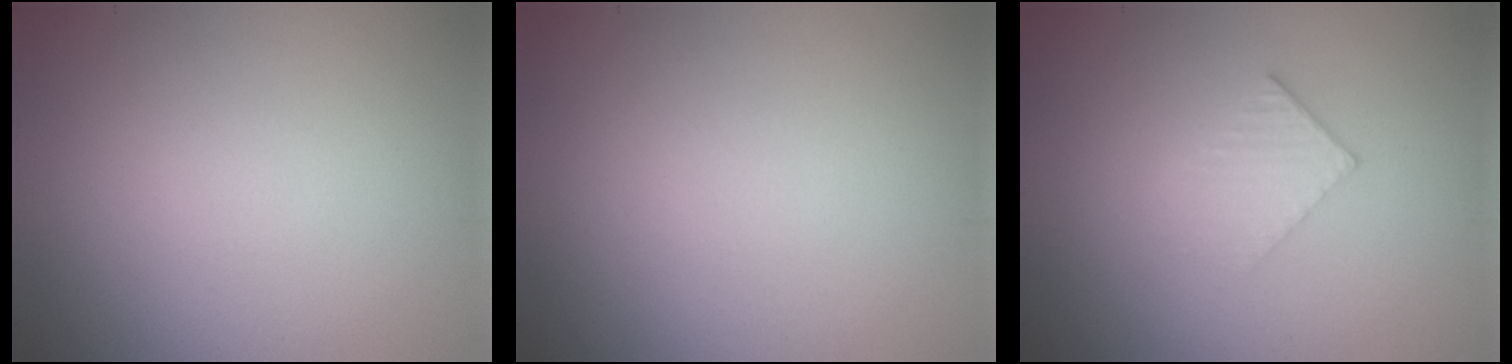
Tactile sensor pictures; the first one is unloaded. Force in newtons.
{"total": 0.0}
{"total": 1.9, "press": 1.9, "slide": 0.2}